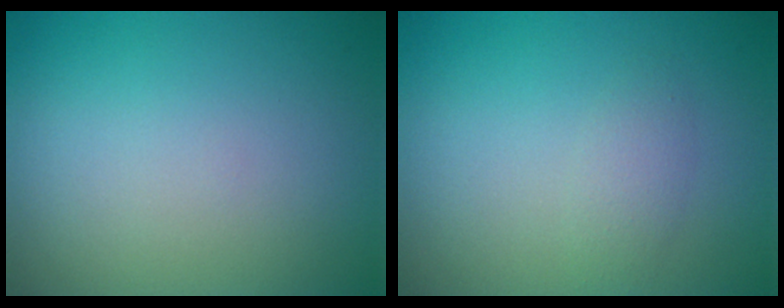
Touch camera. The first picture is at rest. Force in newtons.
{"total": 1.4, "press": 1.4, "slide": 0.1}